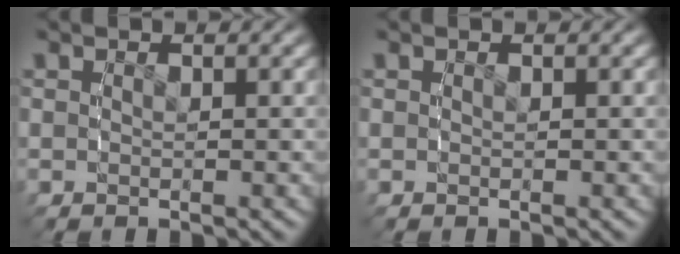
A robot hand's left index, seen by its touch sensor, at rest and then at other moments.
{"total": 0.0}